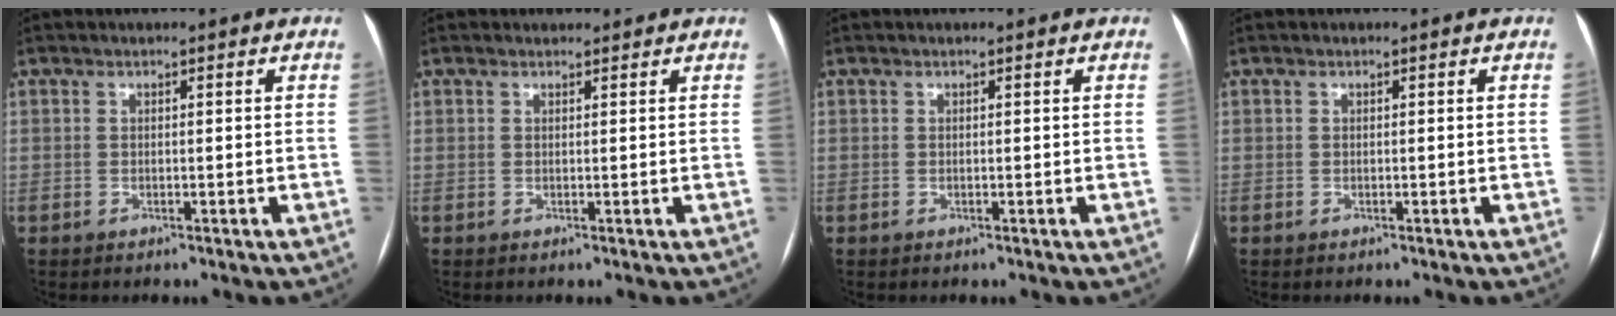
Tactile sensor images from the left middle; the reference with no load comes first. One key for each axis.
{"total": 1.4, "fx": 1.4, "fy": 0.4, "fz": 0.1, "tx": -0.008, "ty": 0.011, "tz": 0.019}
{"total": 0.0}
{"total": 0.0}